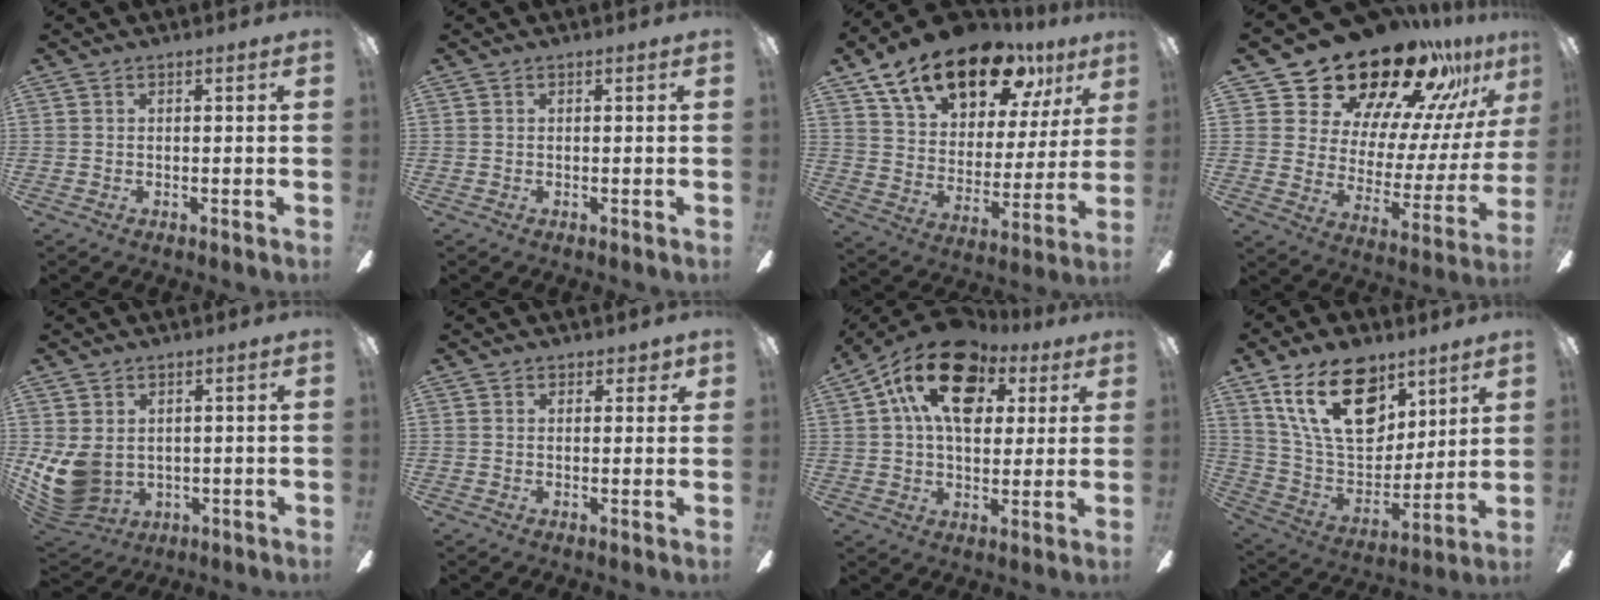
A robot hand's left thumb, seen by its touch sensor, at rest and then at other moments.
{"total": 0.0}
{"total": 19.4, "force": [13.1, 9.8, 10.5], "torque": [-0.173, -0.075, 0.227]}
{"total": 25.4, "force": [21.2, 10.8, 9.1], "torque": [-0.157, -0.153, 0.383]}
{"total": 8.9, "force": [-0.7, 7.0, 5.4], "torque": [-0.142, -0.008, -0.007]}
{"total": 1.5, "force": [0.8, 1.1, 0.8], "torque": [0.000, 0.000, 0.010]}
{"total": 18.5, "force": [8.1, 11.2, 12.3], "torque": [-0.211, -0.013, 0.143]}
{"total": 22.5, "force": [12.5, 12.9, 13.4], "torque": [-0.238, -0.057, 0.223]}